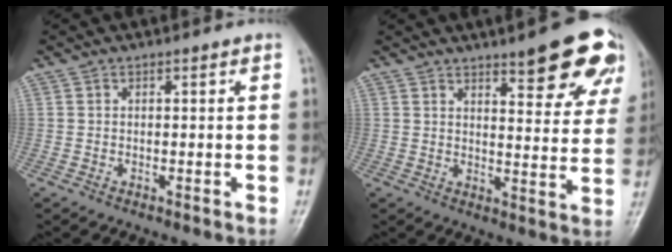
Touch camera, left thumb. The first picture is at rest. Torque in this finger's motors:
{"motor_torque": [0.19, 0.33, 0.17, 0.10, 0.09]}